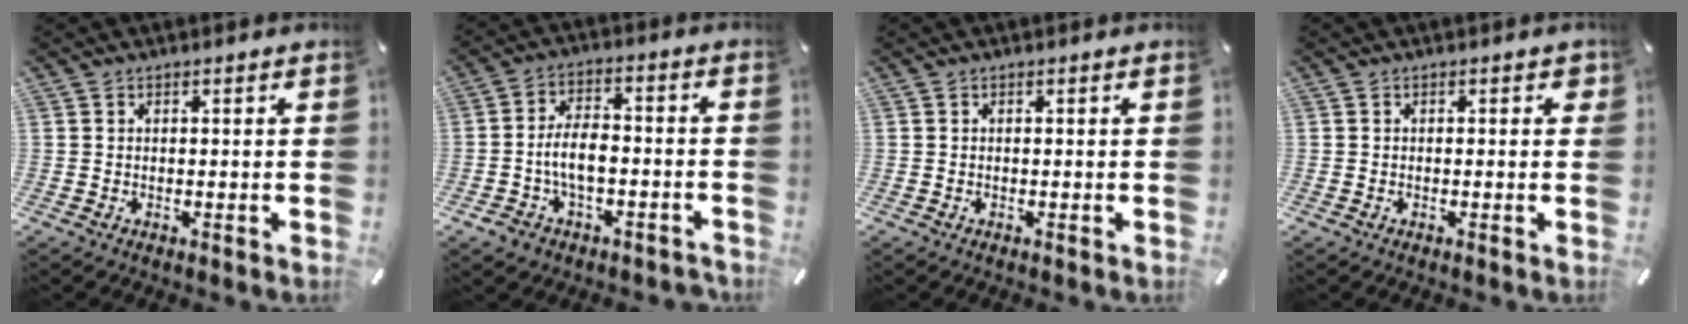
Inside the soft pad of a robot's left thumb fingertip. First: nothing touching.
{"total": 8.3, "force": [-2.2, 5.5, 5.9], "torque": [-0.117, 0.016, -0.040]}
{"total": 0.0}
{"total": 1.4, "force": [-0.2, 1.0, 1.0], "torque": [-0.010, 0.003, -0.007]}